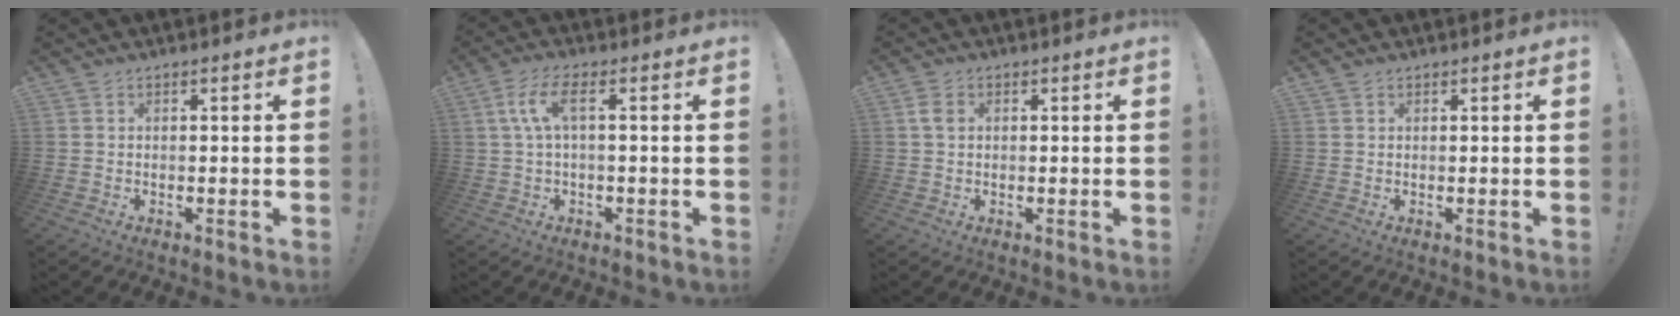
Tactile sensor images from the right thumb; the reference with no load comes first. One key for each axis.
{"total": 7.1, "fx": 1.2, "fy": 1.8, "fz": 6.7, "tx": -0.137, "ty": -0.002, "tz": 0.019}
{"total": 3.3, "fx": 0.7, "fy": 2.4, "fz": 2.1, "tx": -0.028, "ty": 0.001, "tz": 0.013}
{"total": 0.8, "fx": 0.7, "fy": 0.2, "fz": 0.1, "tx": 0.003, "ty": -0.004, "tz": 0.013}